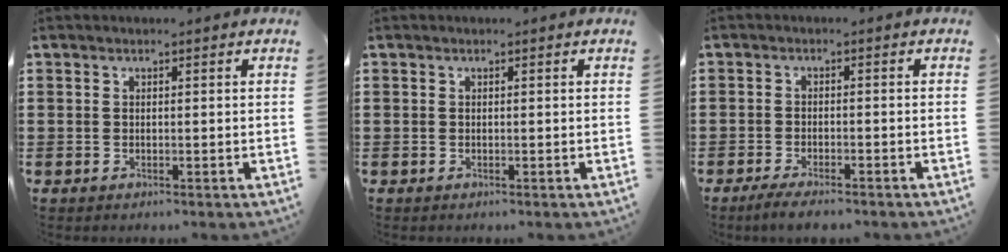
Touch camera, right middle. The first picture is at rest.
{"total": 0.0}
{"total": 2.6, "force": [-2.5, 0.2, 0.8], "torque": [-0.021, 0.001, -0.053]}